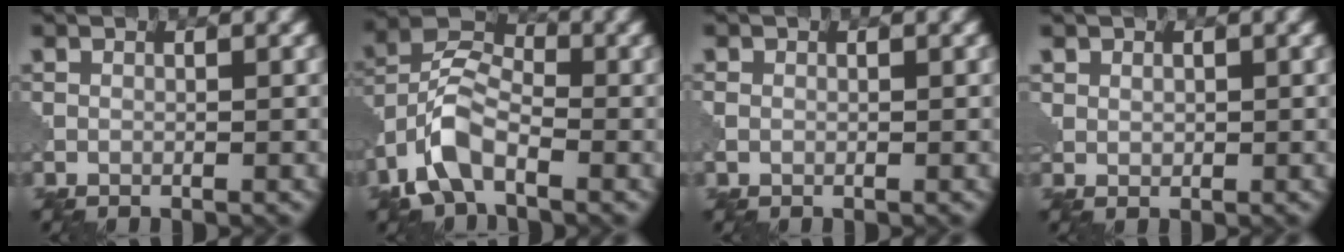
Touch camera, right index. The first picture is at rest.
{"total": 6.1, "force": [-3.2, 3.0, 4.3], "torque": [-0.086, 0.012, -0.075]}
{"total": 1.0, "force": [0.0, 0.9, 0.4], "torque": [-0.010, 0.000, 0.000]}
{"total": 1.2, "force": [0.5, 1.1, 0.3], "torque": [-0.004, -0.004, 0.012]}